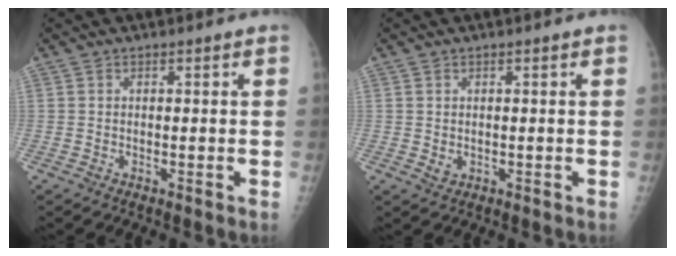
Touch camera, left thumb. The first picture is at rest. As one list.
[{"total": 1.4, "force": [0.0, 1.1, 0.9], "torque": [-0.010, -0.004, 0.007]}]